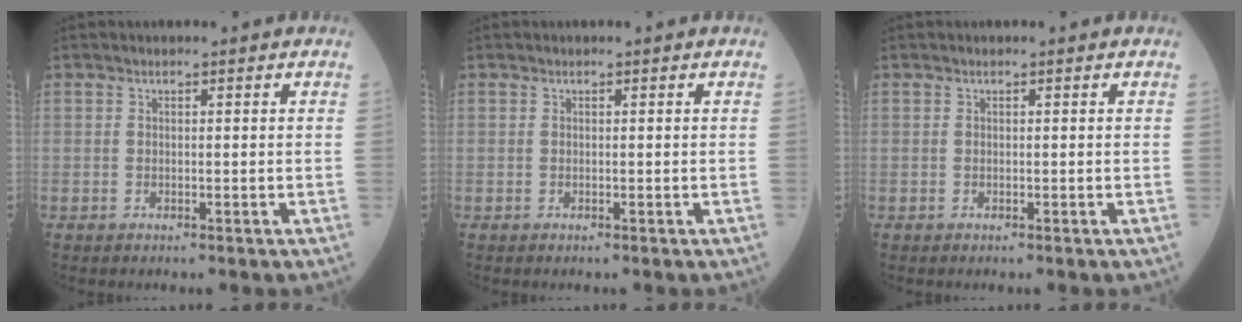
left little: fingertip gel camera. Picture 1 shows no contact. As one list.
[{"total": 0.0}, {"total": 0.0}]